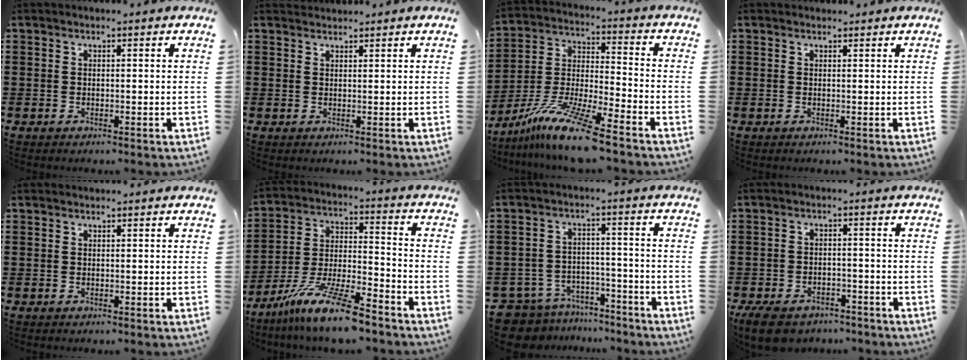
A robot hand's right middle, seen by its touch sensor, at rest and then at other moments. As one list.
[{"total": 1.3, "force": [1.3, 0.2, -0.2], "torque": [0.000, -0.001, 0.026]}, {"total": 11.1, "force": [-9.1, -0.4, 6.4], "torque": [-0.137, -0.006, -0.185]}, {"total": 0.7, "force": [0.5, 0.3, -0.2], "torque": [0.010, -0.002, 0.009]}, {"total": 0.0}, {"total": 11.7, "force": [-9.3, 0.8, 7.0], "torque": [-0.143, 0.008, -0.182]}, {"total": 7.0, "force": [-6.7, 1.8, 0.9], "torque": [-0.046, 0.013, -0.142]}, {"total": 4.3, "force": [-4.0, 1.3, 1.1], "torque": [-0.033, 0.001, -0.081]}]